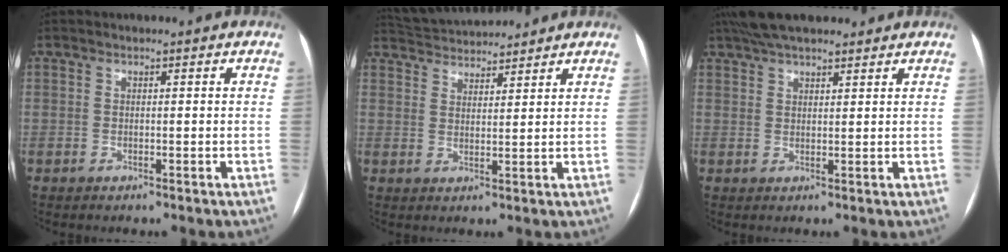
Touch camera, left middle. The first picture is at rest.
{"total": 8.7, "force": [8.4, 1.3, 1.9], "torque": [-0.043, 0.027, 0.135]}
{"total": 9.6, "force": [8.0, 2.5, 4.7], "torque": [-0.073, 0.044, 0.130]}